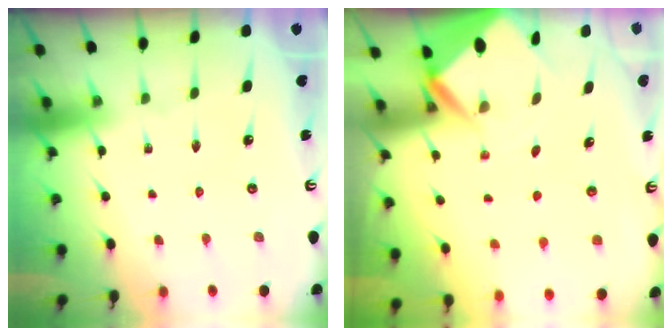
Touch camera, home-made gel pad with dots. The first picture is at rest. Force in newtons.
{"total": 4.2, "press": 4.2, "slide": 0.3}